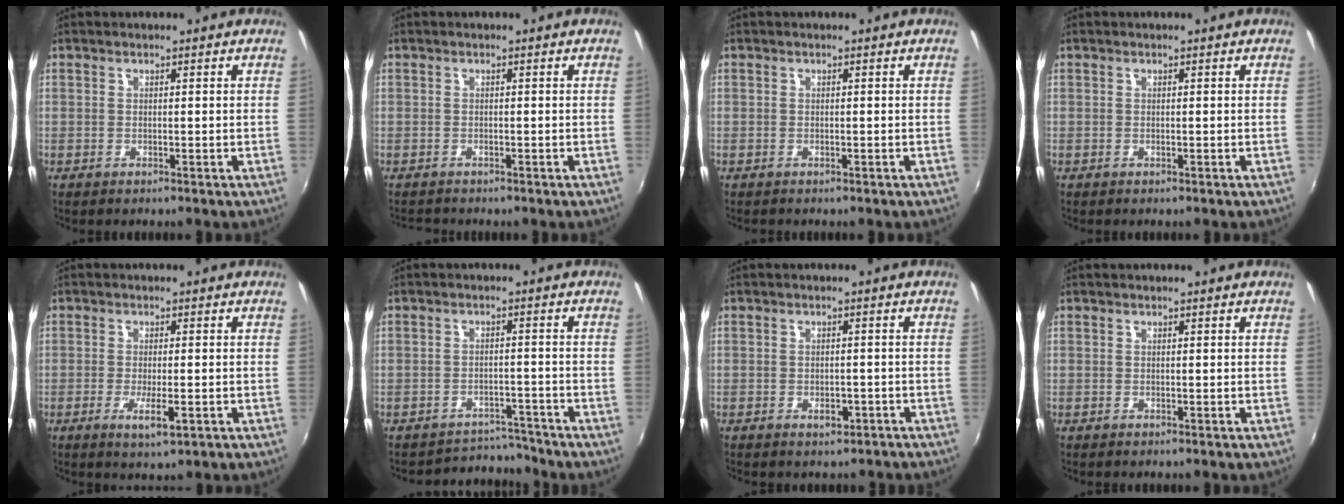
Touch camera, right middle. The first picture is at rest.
{"total": 1.7, "force": [-1.6, 0.6, 0.2], "torque": [-0.009, -0.007, -0.028]}
{"total": 0.5, "force": [-0.4, 0.4, 0.0], "torque": [-0.001, -0.002, -0.008]}
{"total": 0.0}
{"total": 4.2, "force": [-1.7, 1.0, 3.7], "torque": [-0.072, -0.013, -0.028]}
{"total": 6.2, "force": [-6.0, 1.3, -0.8], "torque": [0.008, 0.015, -0.090]}
{"total": 2.7, "force": [-1.9, 1.7, 1.1], "torque": [-0.020, -0.001, -0.020]}
{"total": 0.0}